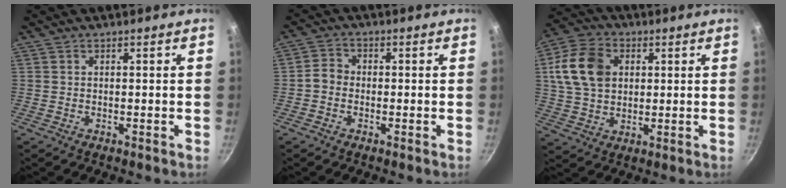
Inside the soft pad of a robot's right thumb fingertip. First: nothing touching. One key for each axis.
{"total": 3.0, "fx": -0.9, "fy": 2.5, "fz": 1.4, "tx": -0.020, "ty": 0.016, "tz": -0.028}
{"total": 13.4, "fx": 3.0, "fy": 9.8, "fz": 8.5, "tx": -0.145, "ty": 0.006, "tz": 0.050}